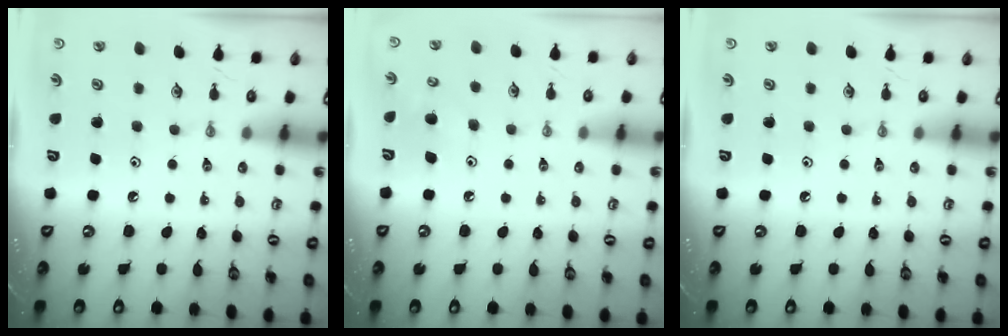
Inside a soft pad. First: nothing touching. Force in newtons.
{"total": 5.9, "press": 5.8, "slide": 0.6}
{"total": 0.0}